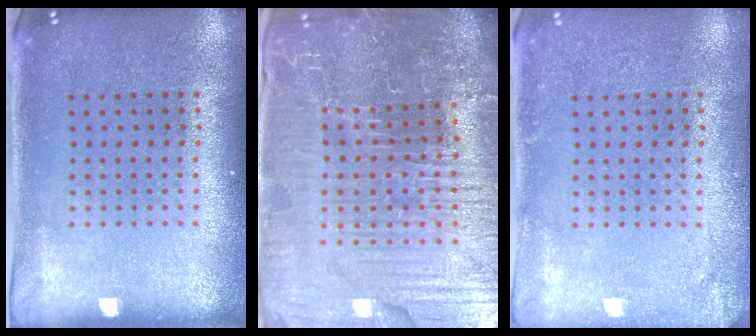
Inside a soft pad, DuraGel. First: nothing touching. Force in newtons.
{"total": 6.7, "press": 6.0, "slide": 3.0}
{"total": 1.6, "press": 1.6, "slide": 0.2}